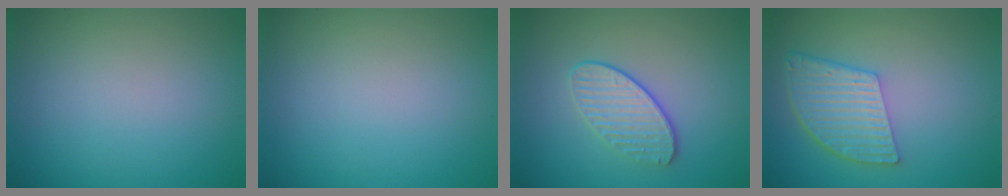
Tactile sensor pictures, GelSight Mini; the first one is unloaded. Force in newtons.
{"total": 0.0}
{"total": 2.7, "press": 2.4, "slide": 1.2}
{"total": 5.6, "press": 4.1, "slide": 3.8}